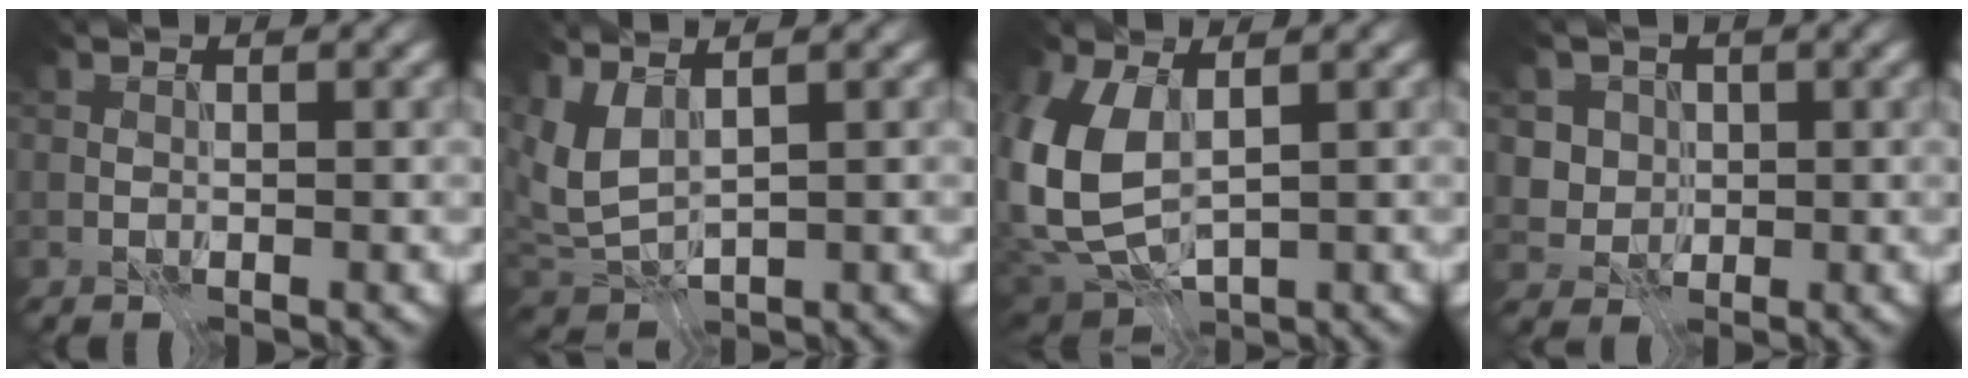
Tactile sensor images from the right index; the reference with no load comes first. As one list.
[{"total": 3.5, "force": [1.8, 1.4, 2.6], "torque": [-0.073, 0.002, 0.040]}, {"total": 9.0, "force": [0.9, 5.6, 7.0], "torque": [-0.186, -0.013, 0.021]}, {"total": 4.1, "force": [1.5, 3.6, 1.3], "torque": [-0.023, 0.002, 0.027]}]